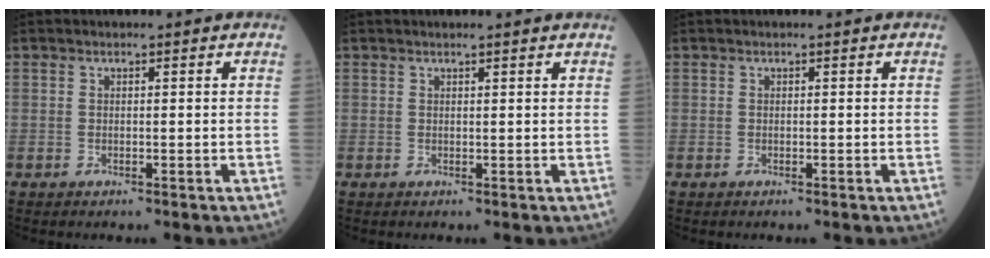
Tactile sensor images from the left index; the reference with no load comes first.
{"total": 2.2, "force": [2.0, -0.3, 0.6], "torque": [-0.012, 0.003, 0.025]}
{"total": 0.0}